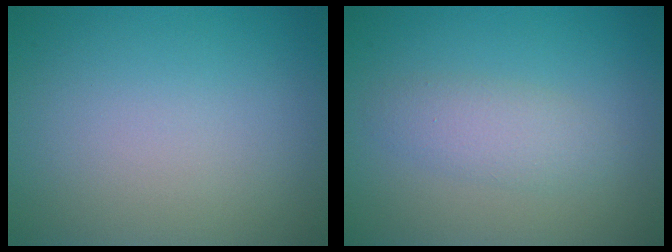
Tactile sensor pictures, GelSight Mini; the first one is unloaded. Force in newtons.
{"total": 2.4, "press": 2.4, "slide": 0.1}